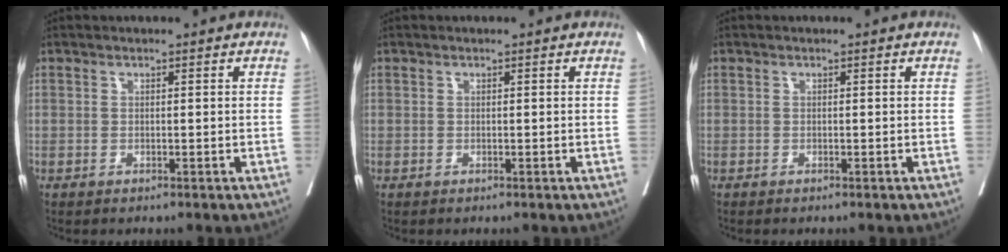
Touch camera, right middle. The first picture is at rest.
{"total": 0.0}
{"total": 0.0}